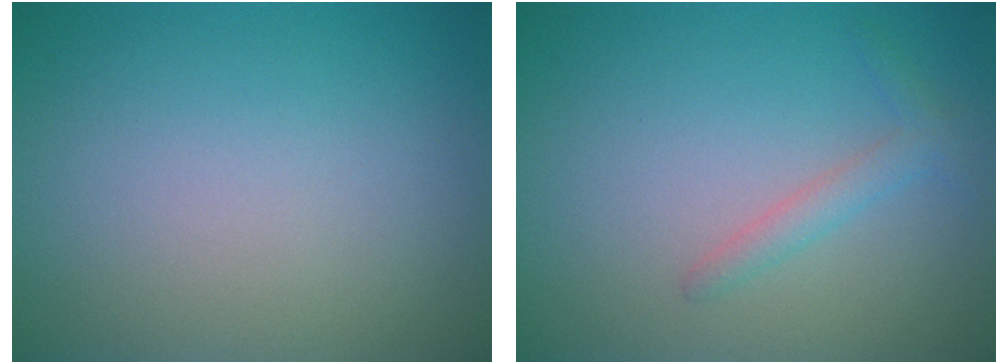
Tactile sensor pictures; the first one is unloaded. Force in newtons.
{"total": 1.5, "press": 1.5, "slide": 0.1}